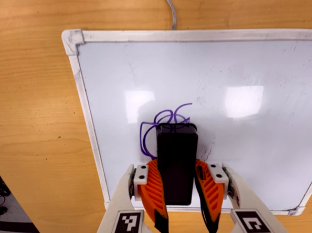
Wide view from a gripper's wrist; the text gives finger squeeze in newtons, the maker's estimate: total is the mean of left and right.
{"total": 14.0, "left": 13.8, "right": 14.2}